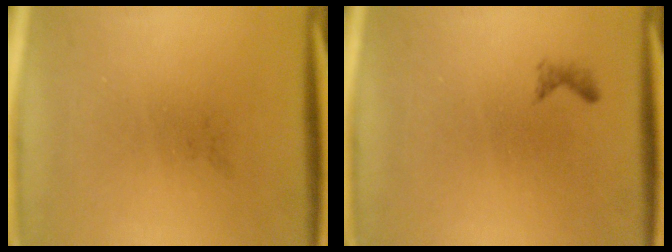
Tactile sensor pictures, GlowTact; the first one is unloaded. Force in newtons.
{"total": 0.6}